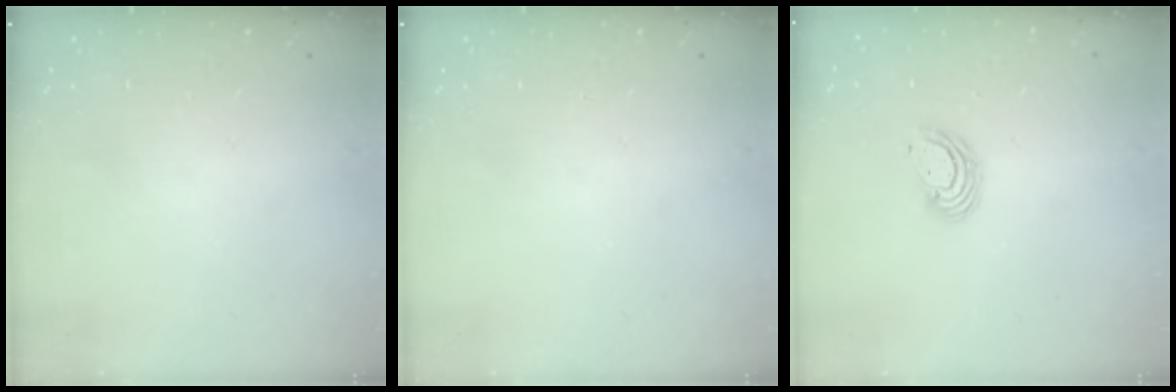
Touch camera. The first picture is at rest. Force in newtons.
{"total": 0.0}
{"total": 5.3, "press": 5.3, "slide": 0.2}